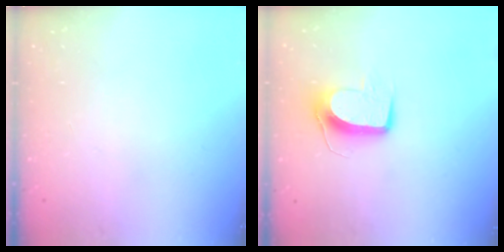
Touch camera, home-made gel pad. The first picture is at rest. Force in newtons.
{"total": 9.7, "press": 9.7, "slide": 0.6}